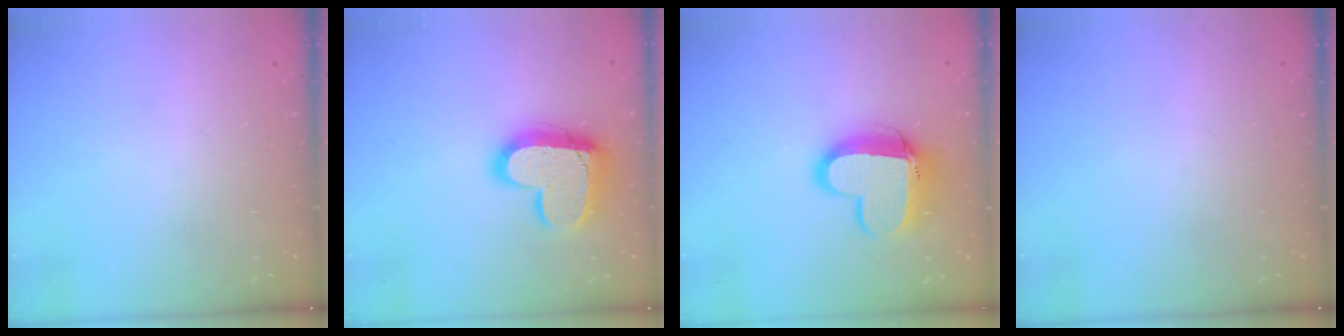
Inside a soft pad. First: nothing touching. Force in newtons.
{"total": 18.2, "press": 18.2, "slide": 1.4}
{"total": 13.5, "press": 13.5, "slide": 1.4}
{"total": 0.0}